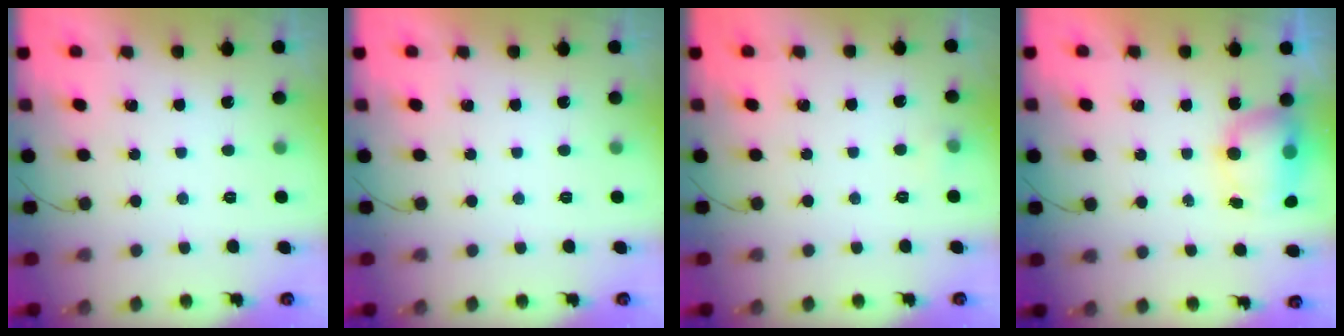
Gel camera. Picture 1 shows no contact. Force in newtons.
{"total": 0.0}
{"total": 4.4, "press": 3.0, "slide": 3.2}
{"total": 7.2, "press": 7.1, "slide": 1.3}